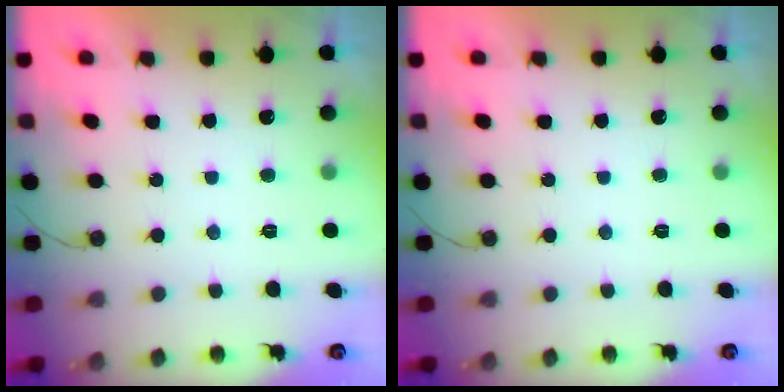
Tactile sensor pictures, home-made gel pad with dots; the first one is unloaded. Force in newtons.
{"total": 0.0}